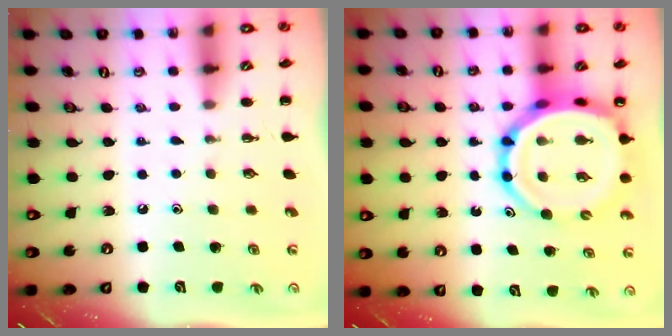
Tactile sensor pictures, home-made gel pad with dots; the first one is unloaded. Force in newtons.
{"total": 14.4, "press": 13.8, "slide": 4.2}